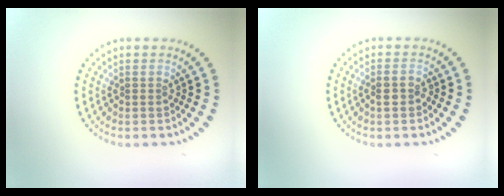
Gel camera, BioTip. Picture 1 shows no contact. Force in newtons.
{"total": 1.2, "press": 1.1, "slide": 0.5}